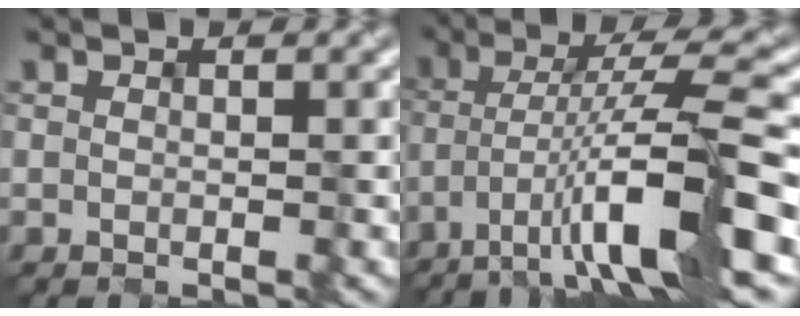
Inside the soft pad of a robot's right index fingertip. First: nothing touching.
{"total": 10.0, "force": [-4.3, 1.2, 9.0], "torque": [-0.142, 0.018, -0.076]}